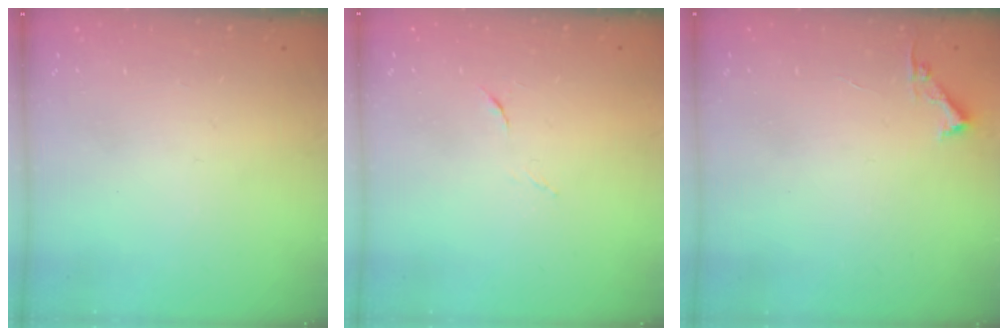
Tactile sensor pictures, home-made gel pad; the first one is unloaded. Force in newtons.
{"total": 4.1, "press": 4.0, "slide": 1.1}
{"total": 3.4, "press": 3.4, "slide": 0.4}